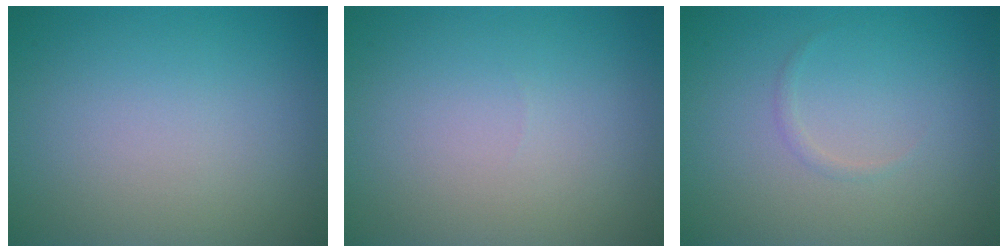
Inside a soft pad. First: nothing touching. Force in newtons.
{"total": 0.0}
{"total": 0.6, "press": 0.6, "slide": 0.1}